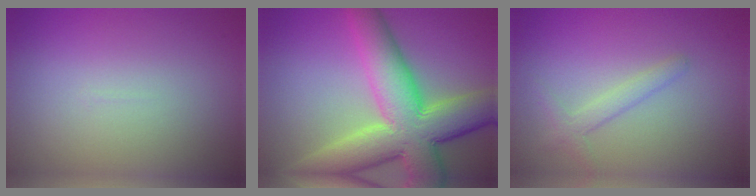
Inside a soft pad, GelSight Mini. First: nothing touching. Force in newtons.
{"total": 11.8, "press": 11.7, "slide": 0.9}
{"total": 1.8, "press": 1.8, "slide": 0.1}